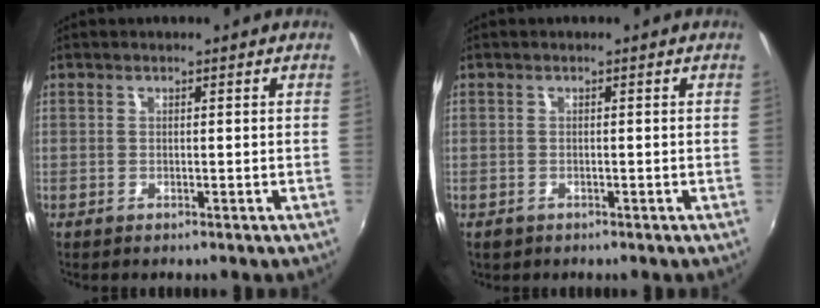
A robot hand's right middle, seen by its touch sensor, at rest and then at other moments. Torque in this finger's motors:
{"motor_torque": [-0.09, 0.12, -0.07, 0.01]}